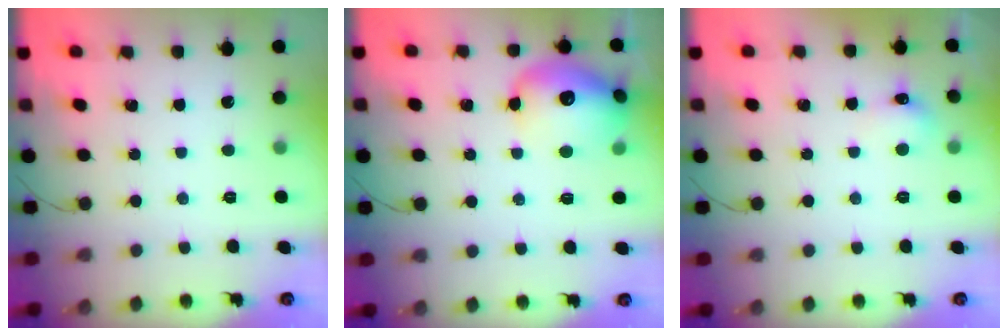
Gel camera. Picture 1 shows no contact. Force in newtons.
{"total": 15.7, "press": 15.6, "slide": 1.7}
{"total": 6.3, "press": 6.1, "slide": 1.5}